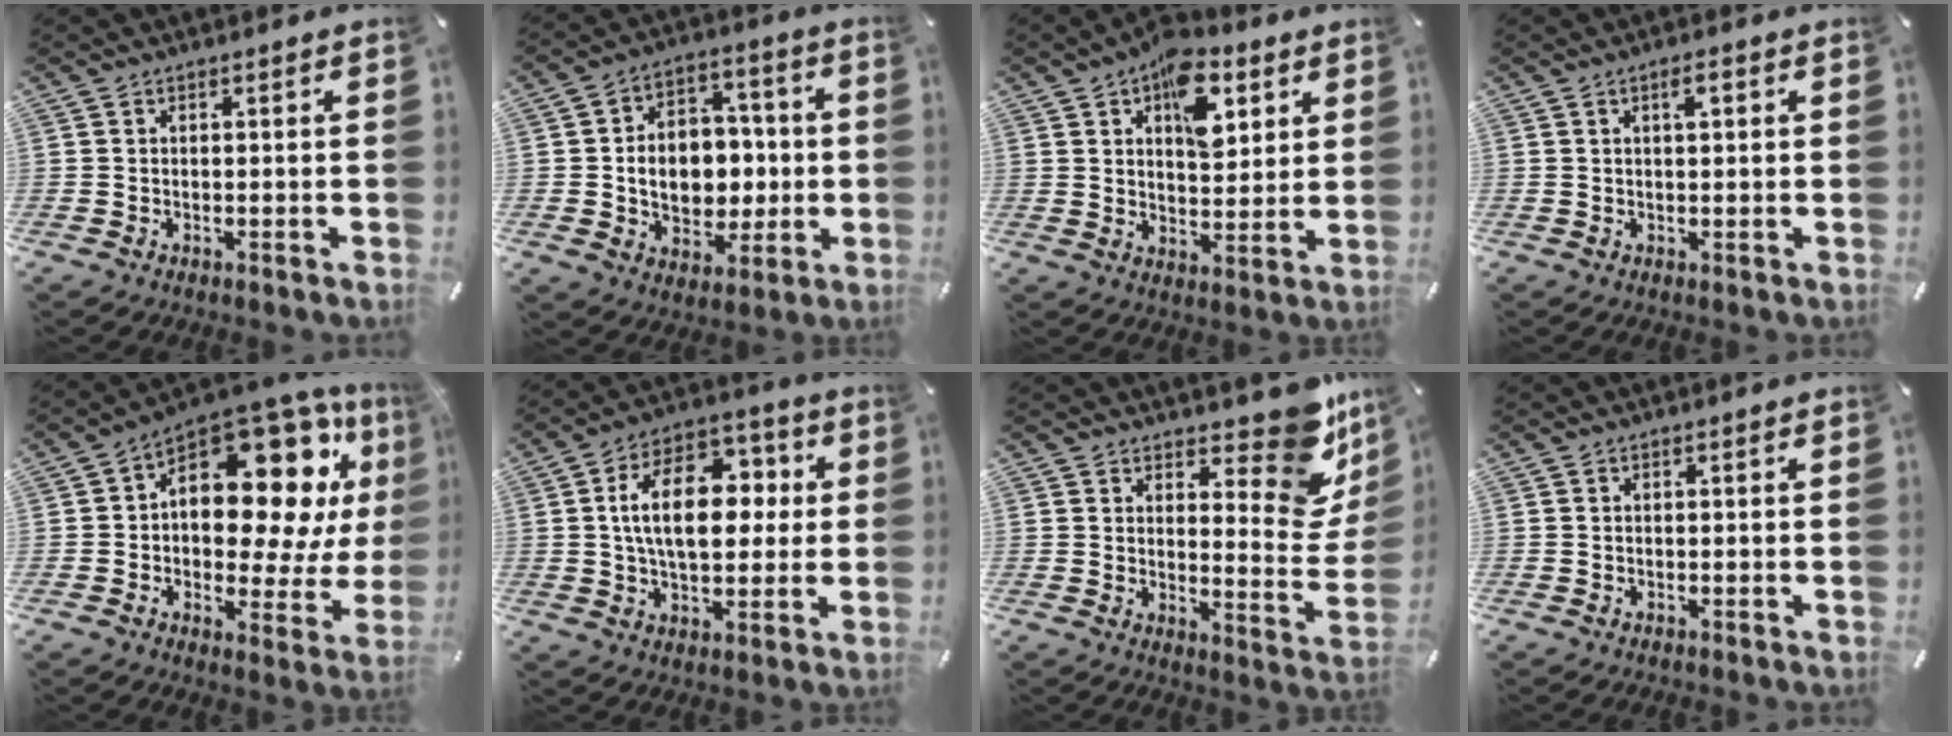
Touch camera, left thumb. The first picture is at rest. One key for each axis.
{"total": 12.1, "fx": -1.2, "fy": 9.8, "fz": 7.1, "tx": -0.107, "ty": 0.012, "tz": -0.015}
{"total": 13.2, "fx": 6.2, "fy": 7.9, "fz": 8.5, "tx": -0.108, "ty": -0.021, "tz": 0.105}
{"total": 2.5, "fx": 1.0, "fy": 0.9, "fz": 2.1, "tx": -0.028, "ty": -0.001, "tz": 0.011}
{"total": 19.2, "fx": 8.0, "fy": 10.5, "fz": 13.9, "tx": -0.176, "ty": -0.081, "tz": 0.127}
{"total": 16.6, "fx": 2.1, "fy": 10.5, "fz": 12.7, "tx": -0.219, "ty": 0.010, "tz": 0.034}
{"total": 14.4, "fx": 9.8, "fy": 6.3, "fz": 8.5, "tx": -0.078, "ty": -0.097, "tz": 0.165}
{"total": 0.0}